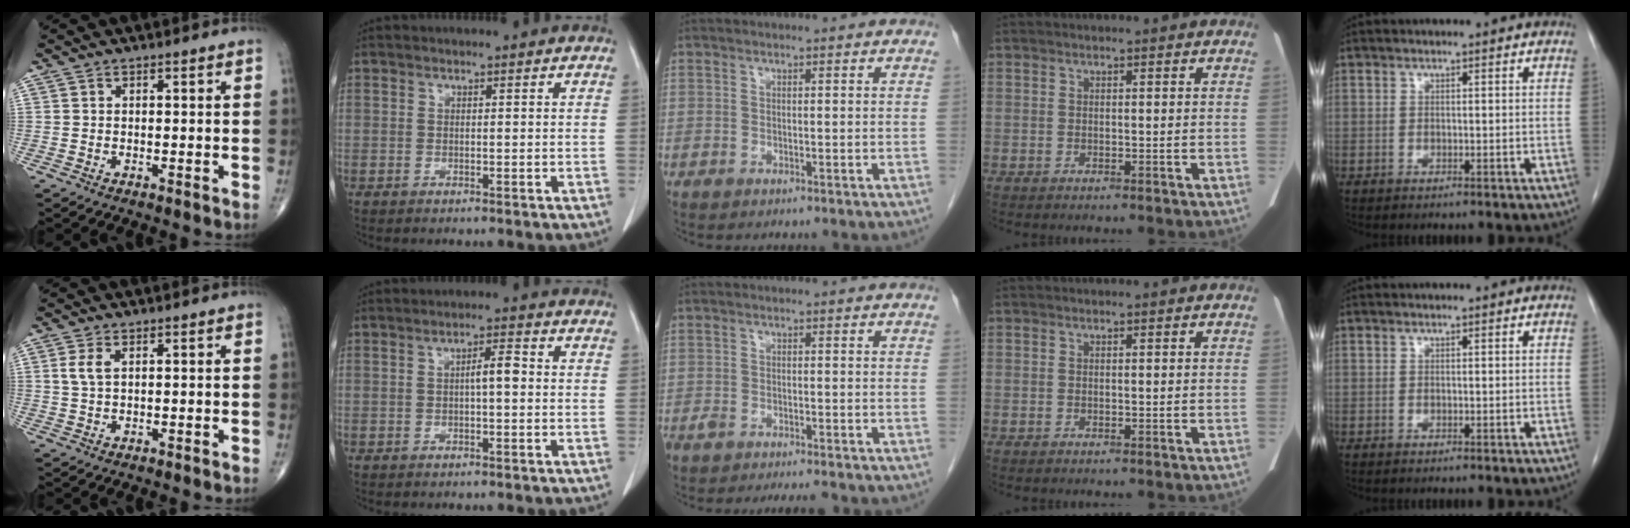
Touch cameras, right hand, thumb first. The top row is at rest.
{"thumb": {"total": 2.9, "force": [0.9, 1.4, 2.4], "torque": [-0.053, 0.004, 0.022]}, "index": {"total": 3.1, "force": [0.0, 0.6, 3.0], "torque": [-0.050, 0.006, -0.002]}, "middle": {"total": 4.6, "force": [-3.9, 1.0, 2.3], "torque": [-0.036, -0.004, -0.059]}}